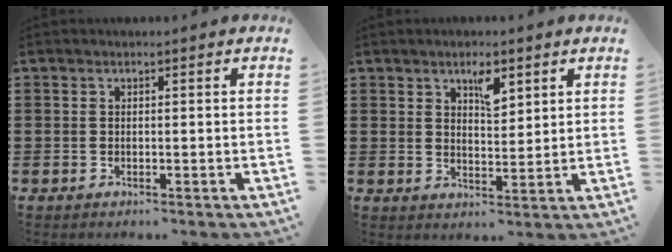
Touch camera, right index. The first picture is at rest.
{"total": 4.0, "force": [2.5, 1.6, 2.7], "torque": [-0.035, -0.003, 0.039]}